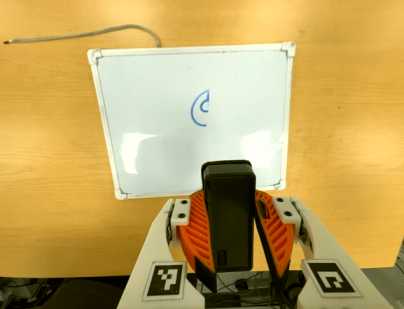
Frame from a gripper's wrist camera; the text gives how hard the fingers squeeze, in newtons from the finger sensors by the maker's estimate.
{"total": 10.9, "left": 10.2, "right": 11.6}